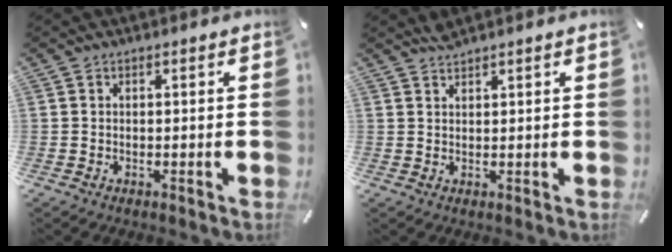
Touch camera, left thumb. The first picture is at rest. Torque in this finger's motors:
{"motor_torque": [0.14, -0.09, -0.60, -0.35, -0.07]}